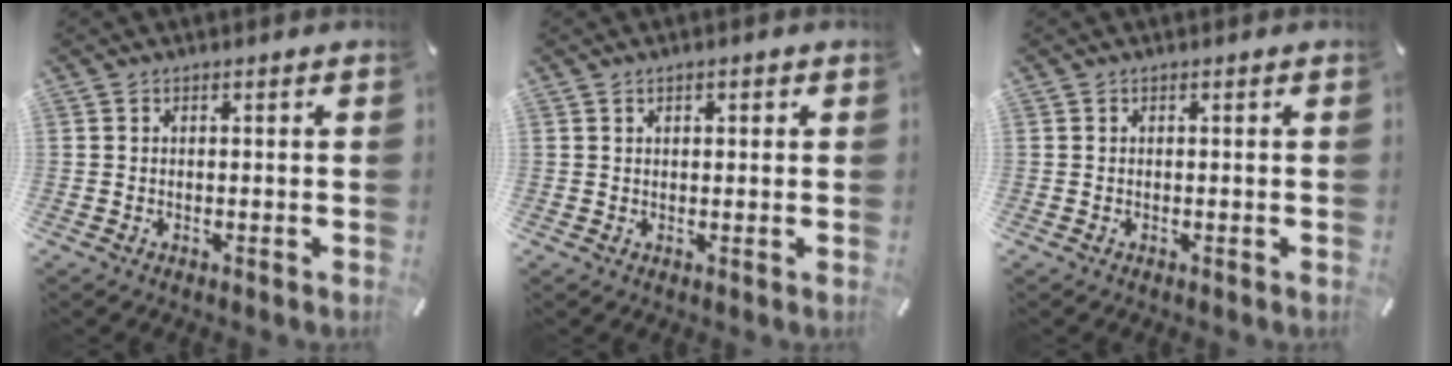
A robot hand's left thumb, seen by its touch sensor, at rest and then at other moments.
{"total": 1.5, "force": [0.5, 0.9, 1.2], "torque": [-0.024, 0.005, 0.007]}
{"total": 0.0}